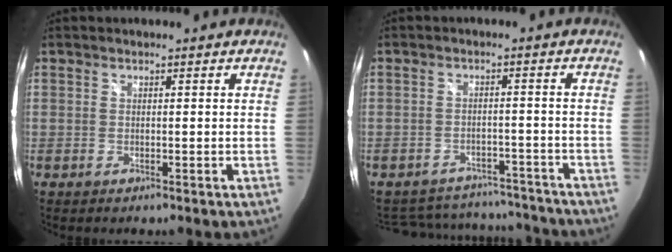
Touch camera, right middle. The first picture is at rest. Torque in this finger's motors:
{"motor_torque": [-0.51, -0.94, -0.16, -0.03]}